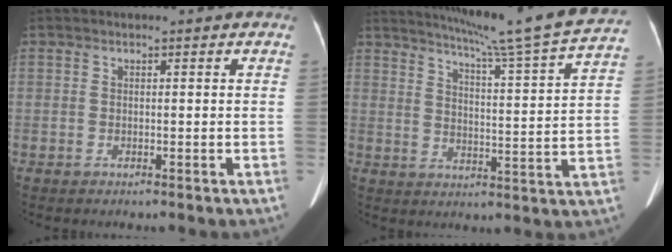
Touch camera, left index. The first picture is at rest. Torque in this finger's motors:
{"motor_torque": [0.35, -1.44, 0.02, 0.06]}